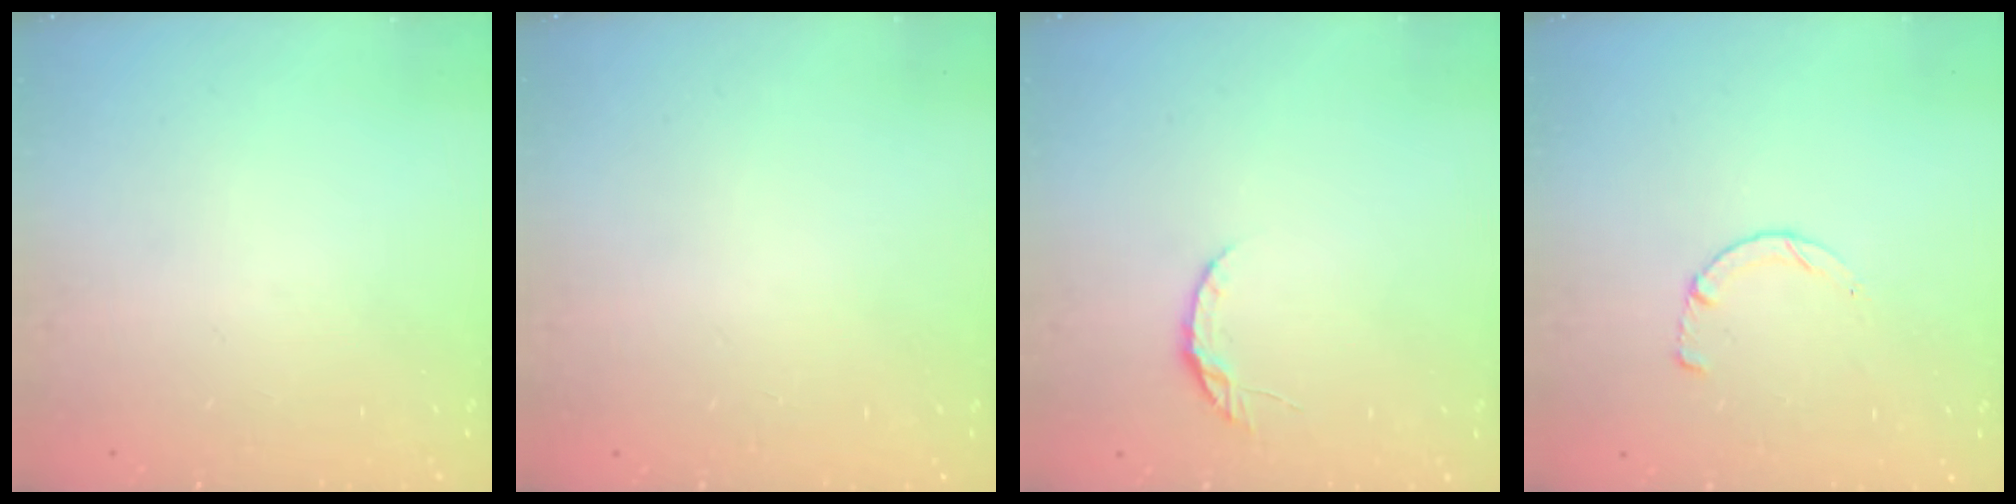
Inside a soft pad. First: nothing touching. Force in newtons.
{"total": 2.4, "press": 2.4, "slide": 0.2}
{"total": 3.8, "press": 3.8, "slide": 0.4}
{"total": 2.5, "press": 2.5, "slide": 0.3}